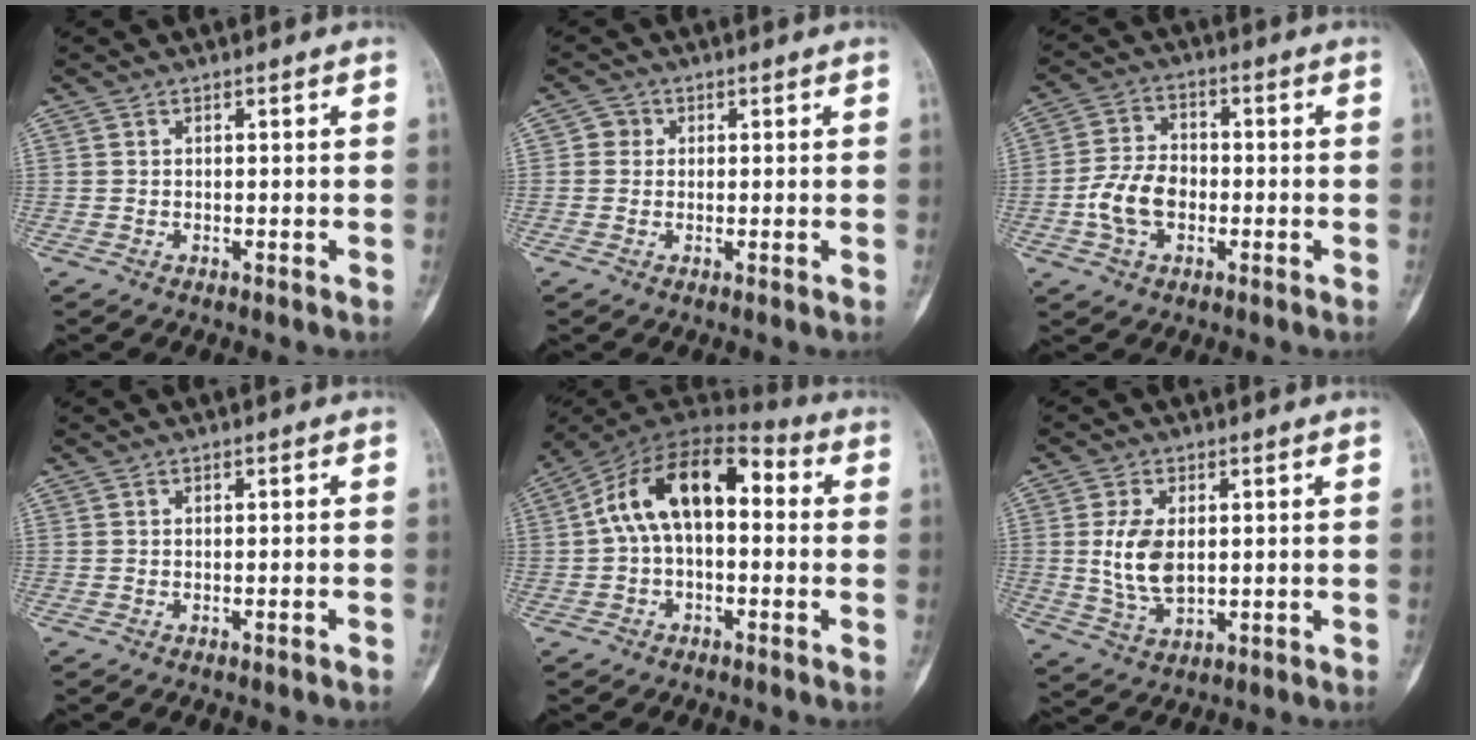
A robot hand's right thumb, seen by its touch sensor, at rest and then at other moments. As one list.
[{"total": 2.1, "force": [0.3, 2.0, 0.5], "torque": [0.004, 0.005, -0.001]}, {"total": 8.7, "force": [-2.0, 6.0, 6.1], "torque": [-0.110, 0.020, -0.042]}, {"total": 1.0, "force": [-0.7, -0.1, 0.6], "torque": [-0.020, 0.005, -0.005]}, {"total": 15.2, "force": [1.4, 8.6, 12.4], "torque": [-0.197, 0.051, 0.010]}, {"total": 8.7, "force": [0.5, 5.1, 7.0], "torque": [-0.136, -0.009, 0.018]}]